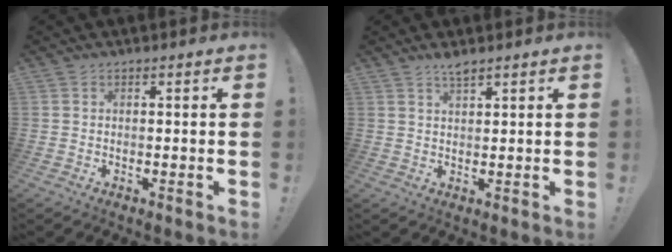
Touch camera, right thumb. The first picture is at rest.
{"total": 2.6, "force": [2.2, 0.2, 1.3], "torque": [-0.028, -0.009, 0.039]}